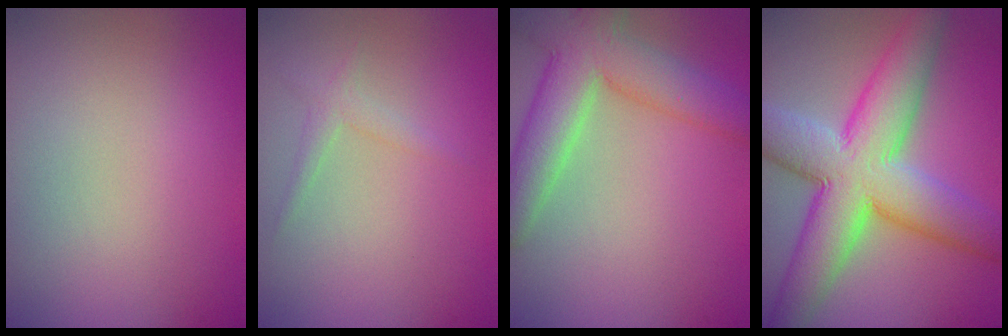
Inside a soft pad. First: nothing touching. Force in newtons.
{"total": 1.2, "press": 1.1, "slide": 0.1}
{"total": 7.5, "press": 7.5, "slide": 0.4}
{"total": 11.4, "press": 11.4, "slide": 0.4}